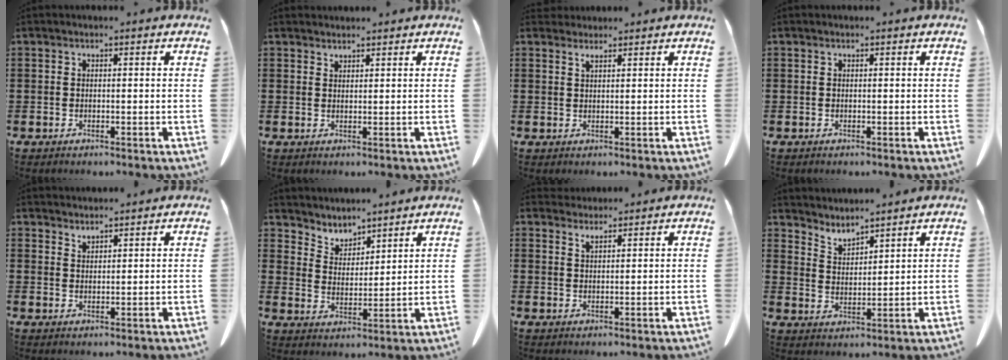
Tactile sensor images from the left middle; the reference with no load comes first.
{"total": 1.5, "force": [1.5, 0.3, 0.0], "torque": [-0.004, 0.001, 0.029]}
{"total": 1.4, "force": [1.3, 0.2, 0.5], "torque": [-0.013, 0.000, 0.025]}
{"total": 0.0}
{"total": 2.1, "force": [2.1, 0.1, -0.2], "torque": [-0.002, -0.002, 0.041]}
{"total": 4.1, "force": [4.0, 1.0, -0.5], "torque": [-0.011, -0.022, 0.070]}
{"total": 2.0, "force": [1.9, 0.4, 0.5], "torque": [-0.014, -0.001, 0.036]}
{"total": 3.6, "force": [3.6, 0.2, 0.0], "torque": [-0.013, -0.021, 0.065]}